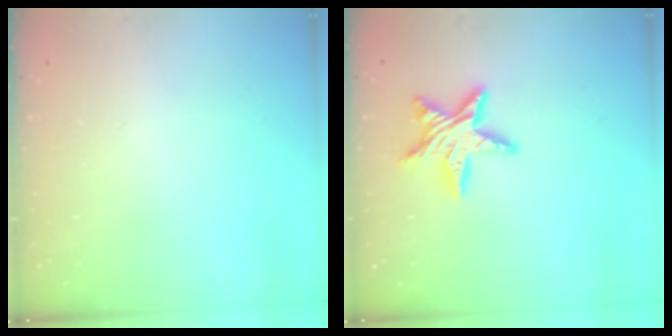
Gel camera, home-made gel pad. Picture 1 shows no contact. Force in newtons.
{"total": 11.3, "press": 11.2, "slide": 0.8}